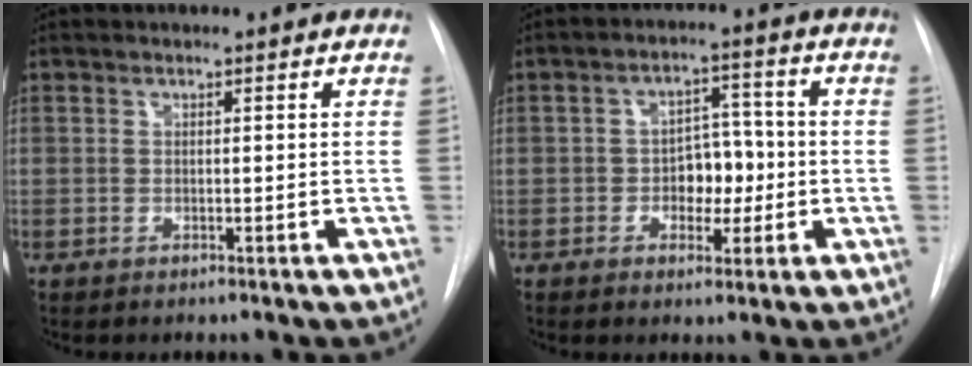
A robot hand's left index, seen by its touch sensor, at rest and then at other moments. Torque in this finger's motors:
{"motor_torque": [0.05, 0.03, 0.09, 0.04]}